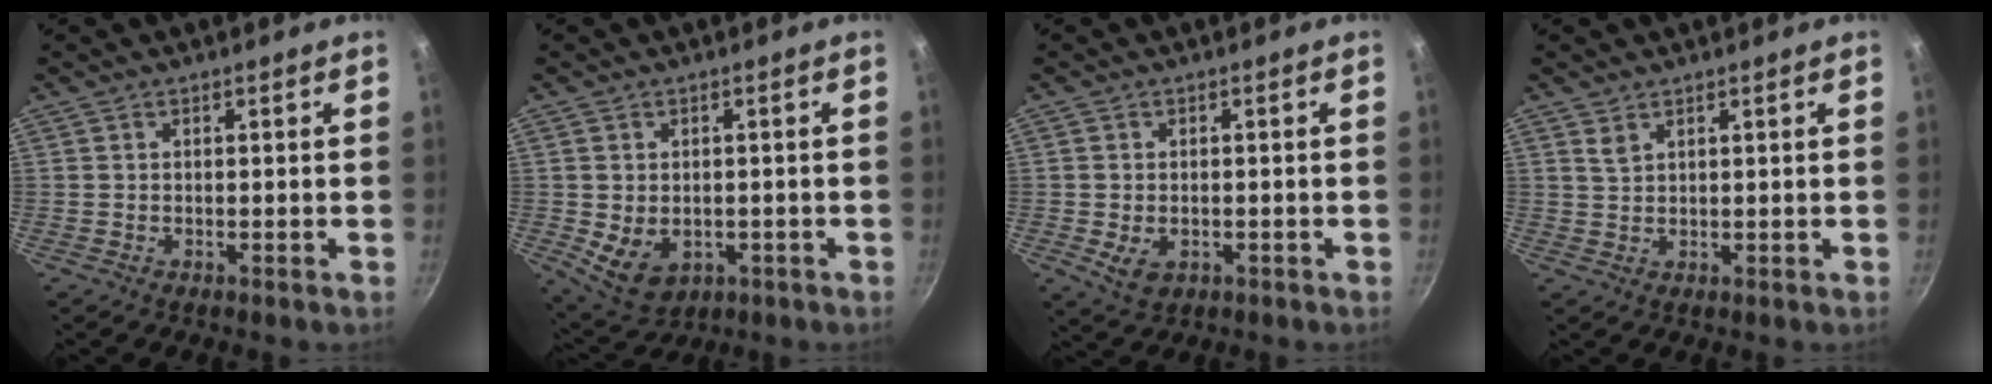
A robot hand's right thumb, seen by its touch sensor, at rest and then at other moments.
{"total": 7.4, "force": [-1.1, 5.5, 4.9], "torque": [-0.069, -0.010, 0.004]}
{"total": 4.4, "force": [-1.0, 3.2, 2.9], "torque": [-0.046, -0.006, -0.007]}
{"total": 1.8, "force": [1.3, 0.8, 0.9], "torque": [-0.015, -0.007, 0.028]}